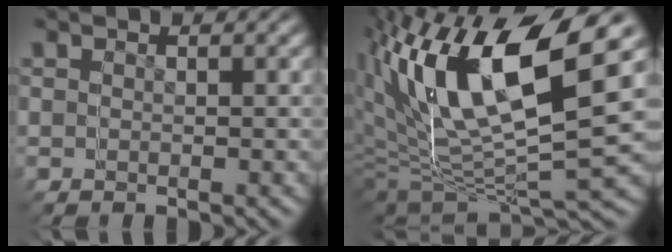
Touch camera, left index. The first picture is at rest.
{"total": 9.2, "force": [1.1, 6.5, 6.4], "torque": [-0.149, 0.001, 0.020]}